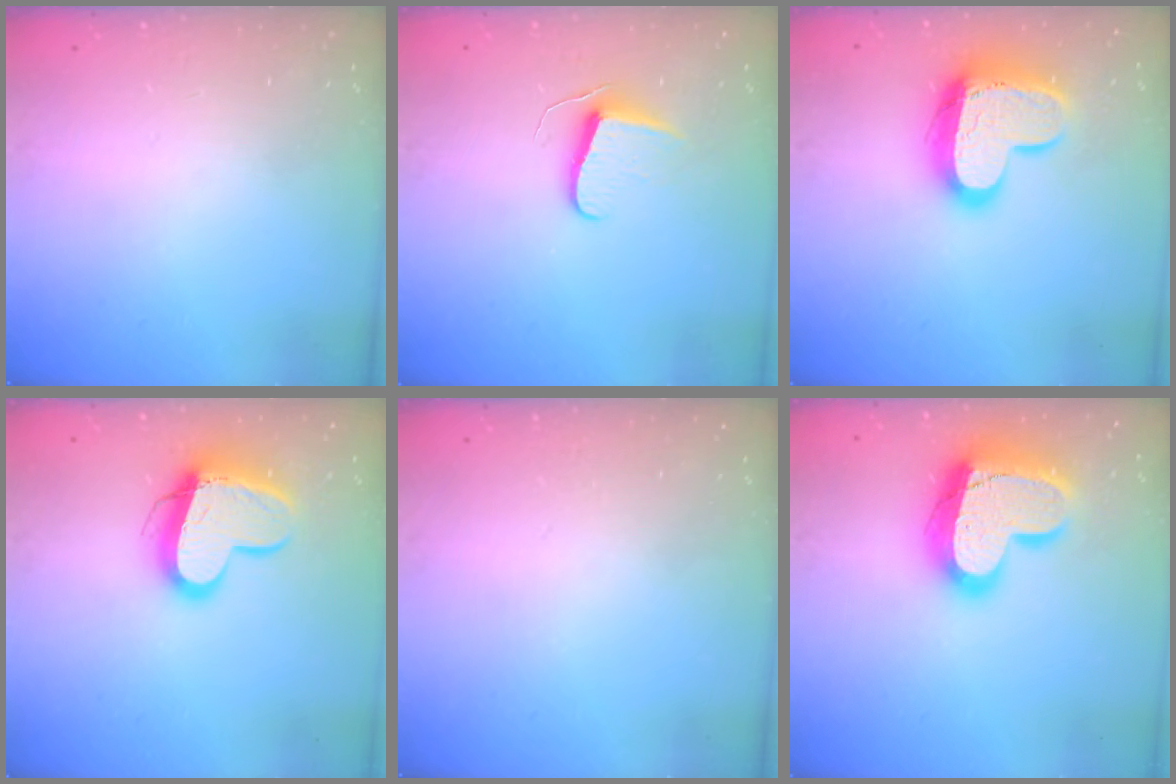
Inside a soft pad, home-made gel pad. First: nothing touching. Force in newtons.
{"total": 7.5, "press": 7.4, "slide": 0.6}
{"total": 16.3, "press": 16.3, "slide": 1.0}
{"total": 13.7, "press": 13.6, "slide": 1.3}
{"total": 0.0}
{"total": 21.4, "press": 21.3, "slide": 1.7}